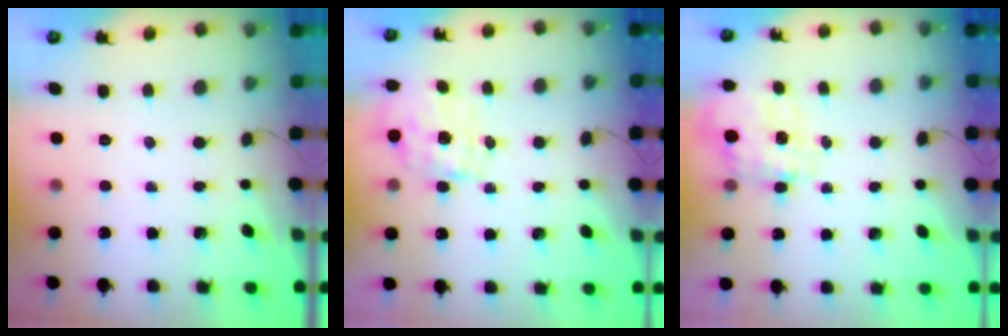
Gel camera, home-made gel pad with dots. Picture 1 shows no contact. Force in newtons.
{"total": 1.9, "press": 1.7, "slide": 0.7}
{"total": 3.4, "press": 3.3, "slide": 1.0}